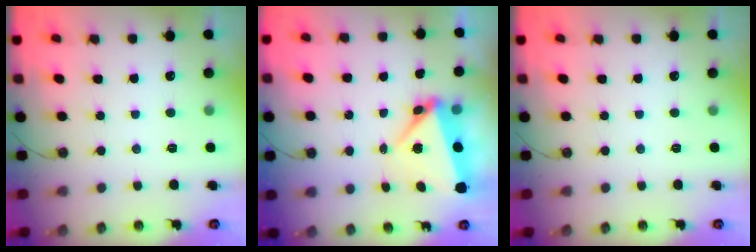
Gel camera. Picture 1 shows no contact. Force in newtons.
{"total": 6.8, "press": 6.5, "slide": 2.2}
{"total": 0.0}